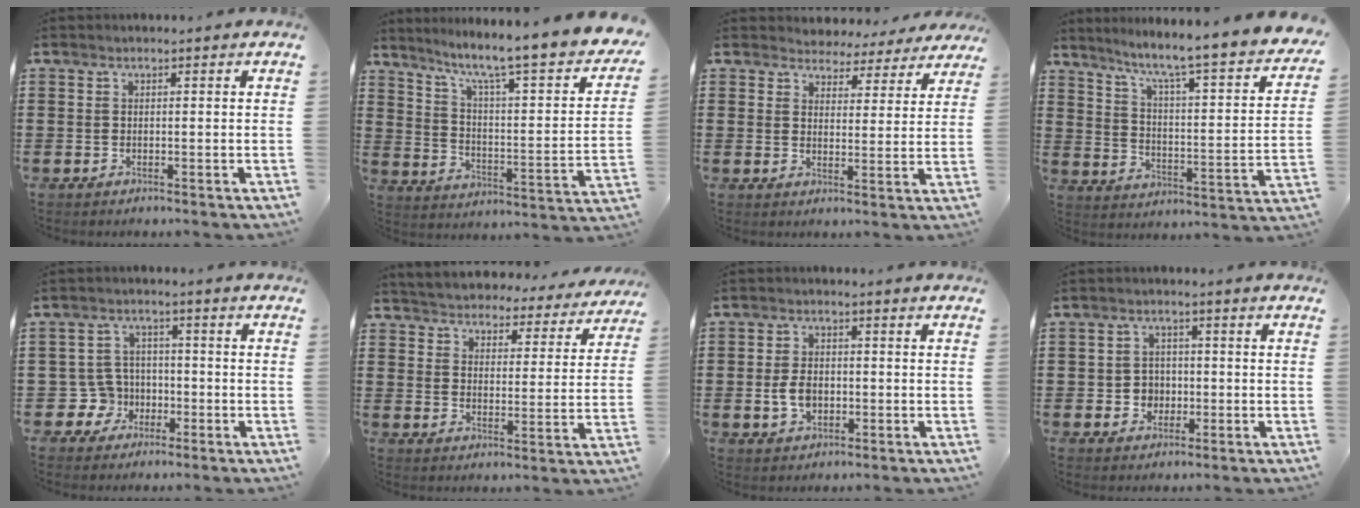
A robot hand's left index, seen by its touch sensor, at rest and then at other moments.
{"total": 7.1, "force": [5.3, -0.1, 4.7], "torque": [-0.107, -0.053, 0.074]}
{"total": 4.4, "force": [4.2, 1.2, -0.1], "torque": [-0.023, -0.021, 0.074]}
{"total": 5.4, "force": [4.3, -0.7, 3.3], "torque": [-0.087, -0.051, 0.056]}
{"total": 5.5, "force": [-1.6, 5.0, 1.5], "torque": [-0.057, 0.007, -0.030]}
{"total": 4.5, "force": [4.4, 0.0, -0.6], "torque": [-0.019, -0.040, 0.073]}
{"total": 4.3, "force": [-0.7, 2.8, 3.1], "torque": [-0.075, 0.000, -0.016]}
{"total": 3.1, "force": [-0.7, 2.8, 1.1], "torque": [-0.032, 0.003, -0.017]}